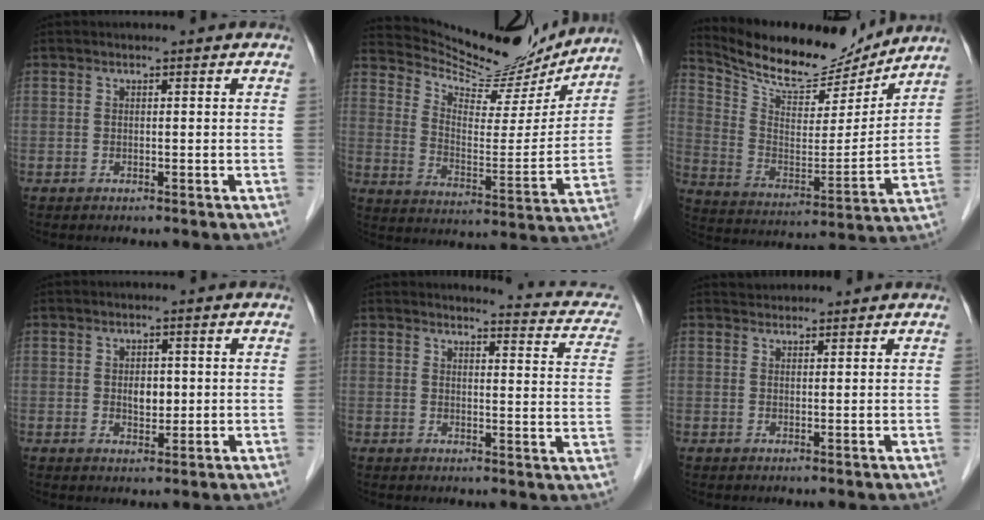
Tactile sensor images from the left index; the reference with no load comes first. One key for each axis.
{"total": 18.6, "fx": 17.8, "fy": 3.4, "fz": 4.4, "tx": -0.079, "ty": -0.034, "tz": 0.260}
{"total": 17.0, "fx": 15.8, "fy": 4.0, "fz": 4.8, "tx": -0.099, "ty": -0.016, "tz": 0.262}
{"total": 2.7, "fx": 0.2, "fy": 1.7, "fz": 2.1, "tx": -0.034, "ty": 0.000, "tz": 0.007}
{"total": 10.9, "fx": 10.1, "fy": 2.1, "fz": 3.5, "tx": -0.020, "ty": -0.036, "tz": 0.085}
{"total": 2.0, "fx": 1.9, "fy": 0.5, "fz": -0.2, "tx": -0.003, "ty": 0.020, "tz": 0.034}